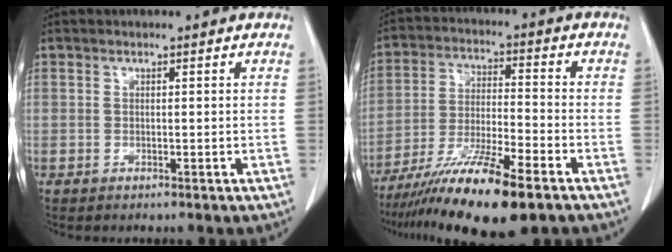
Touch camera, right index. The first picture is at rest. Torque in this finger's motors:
{"motor_torque": [0.99, -0.96, 0.93, 0.21]}